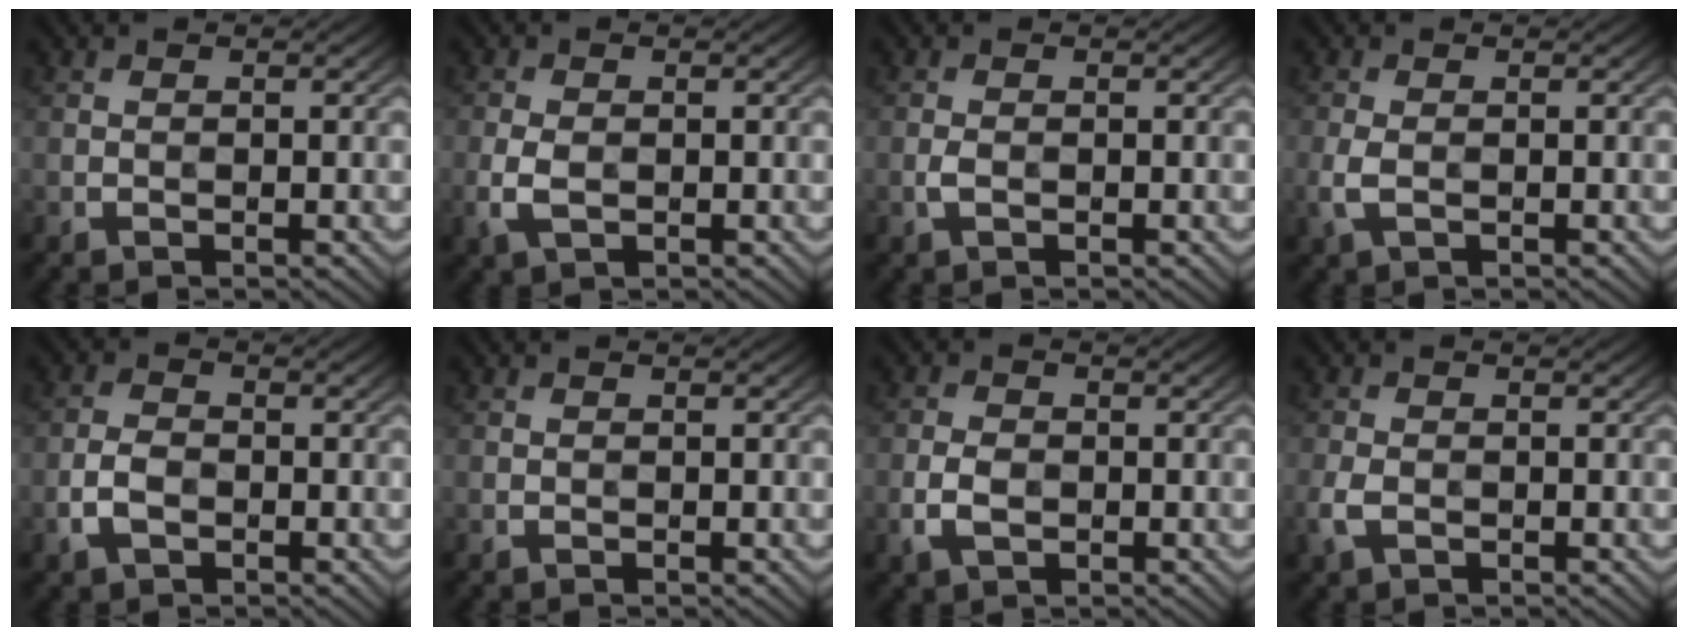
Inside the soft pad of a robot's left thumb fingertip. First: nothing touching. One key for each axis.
{"total": 3.2, "fx": -0.7, "fy": 1.9, "fz": 2.4, "tx": -0.067, "ty": -0.005, "tz": -0.017}
{"total": 1.1, "fx": -0.3, "fy": 0.5, "fz": 0.9, "tx": -0.024, "ty": 0.000, "tz": -0.009}
{"total": 2.7, "fx": -0.6, "fy": 1.5, "fz": 2.2, "tx": -0.066, "ty": -0.006, "tz": -0.015}
{"total": 3.2, "fx": -1.3, "fy": 1.9, "fz": 2.2, "tx": -0.050, "ty": -0.001, "tz": -0.032}
{"total": 0.0}
{"total": 3.2, "fx": -1.0, "fy": 2.1, "fz": 2.3, "tx": -0.055, "ty": -0.003, "tz": -0.024}
{"total": 2.6, "fx": -1.0, "fy": 1.6, "fz": 1.8, "tx": -0.053, "ty": -0.007, "tz": -0.024}